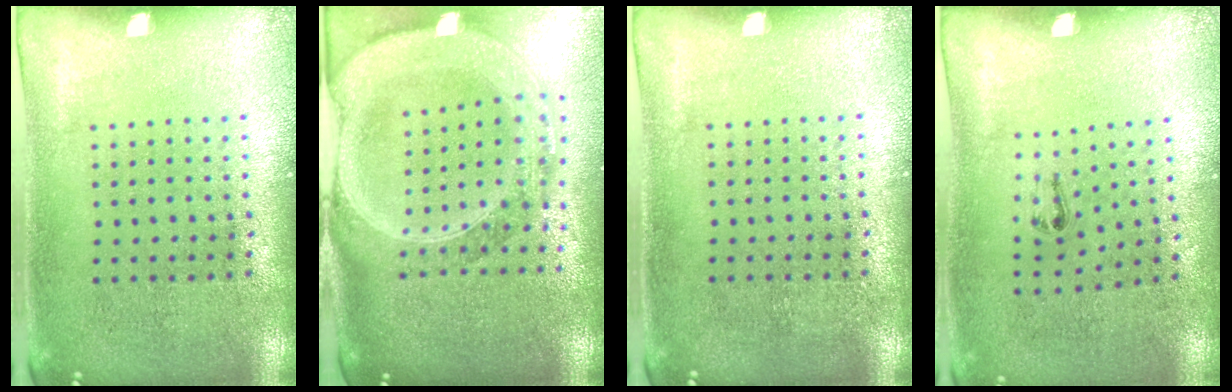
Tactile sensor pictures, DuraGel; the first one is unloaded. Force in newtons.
{"total": 3.1, "press": 2.6, "slide": 1.7}
{"total": 0.0}
{"total": 0.6, "press": 0.3, "slide": 0.5}